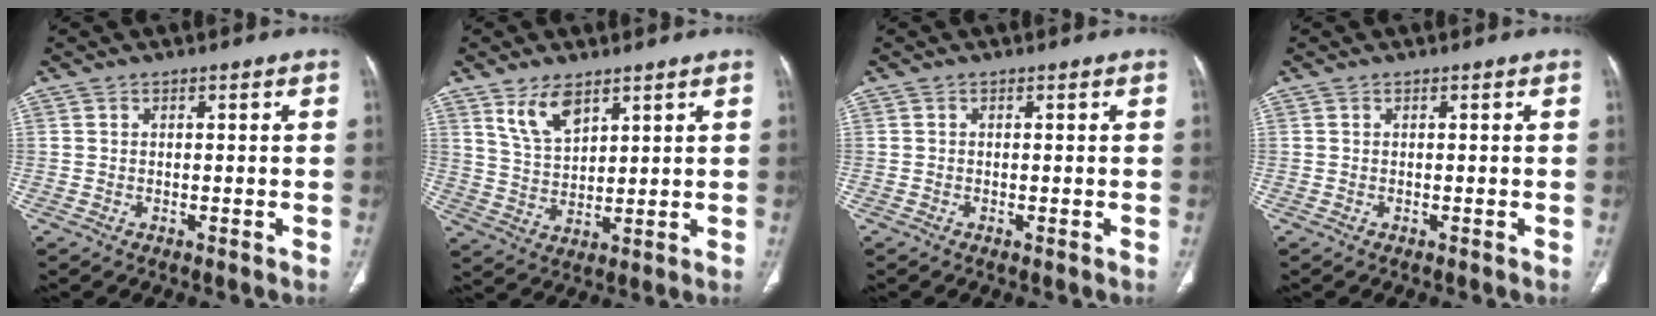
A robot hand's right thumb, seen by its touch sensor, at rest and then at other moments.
{"total": 7.1, "force": [4.6, 3.4, 4.3], "torque": [-0.069, -0.027, 0.096]}
{"total": 0.0}
{"total": 0.0}